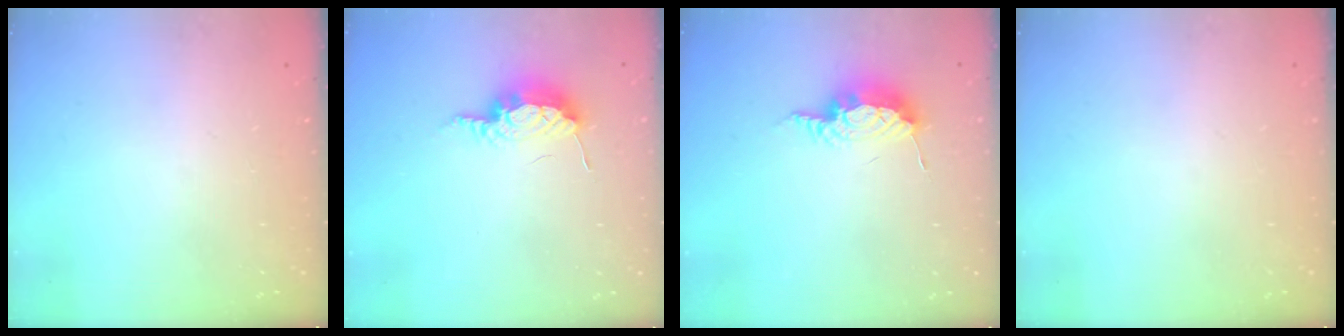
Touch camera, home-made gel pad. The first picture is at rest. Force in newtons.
{"total": 8.2, "press": 8.2, "slide": 0.8}
{"total": 8.9, "press": 8.9, "slide": 1.0}
{"total": 0.0}